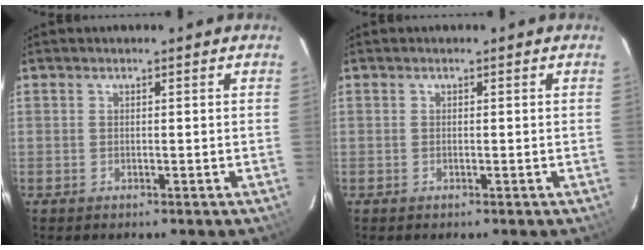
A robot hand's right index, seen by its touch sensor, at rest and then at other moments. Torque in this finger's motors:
{"motor_torque": [-0.02, 0.01, 0.00, 0.00]}